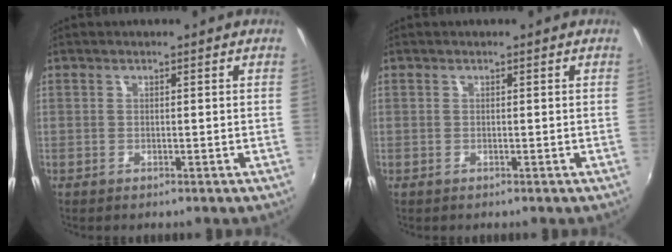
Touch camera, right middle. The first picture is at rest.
{"total": 0.0}